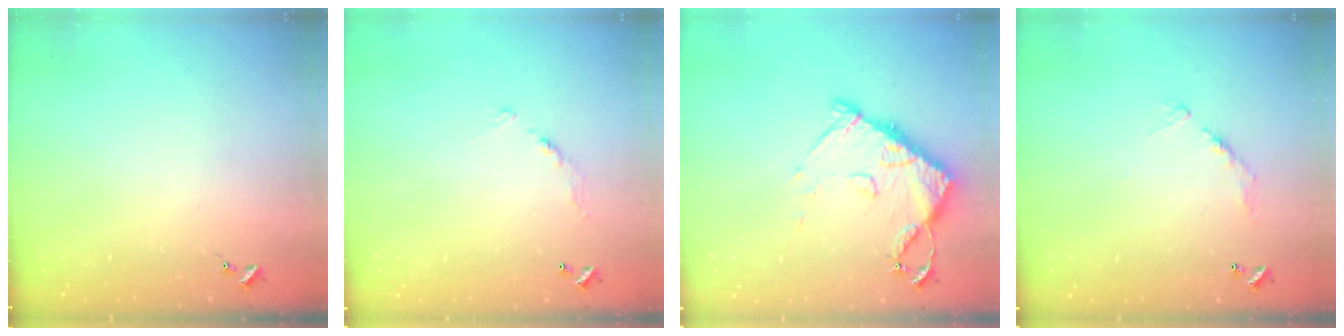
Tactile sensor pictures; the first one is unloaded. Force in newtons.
{"total": 6.0, "press": 6.0, "slide": 0.4}
{"total": 10.7, "press": 10.7, "slide": 1.3}
{"total": 9.1, "press": 9.1, "slide": 0.8}